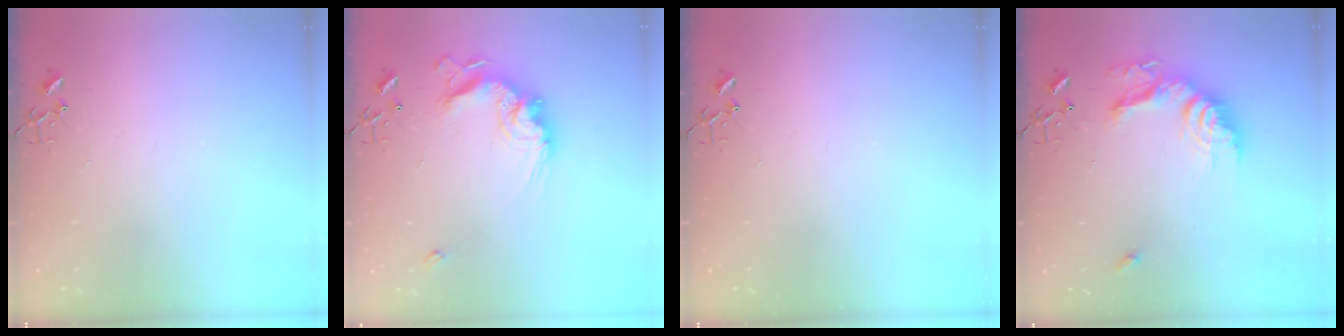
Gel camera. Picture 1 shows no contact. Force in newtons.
{"total": 16.0, "press": 16.0, "slide": 1.1}
{"total": 0.0}
{"total": 17.3, "press": 17.3, "slide": 1.1}